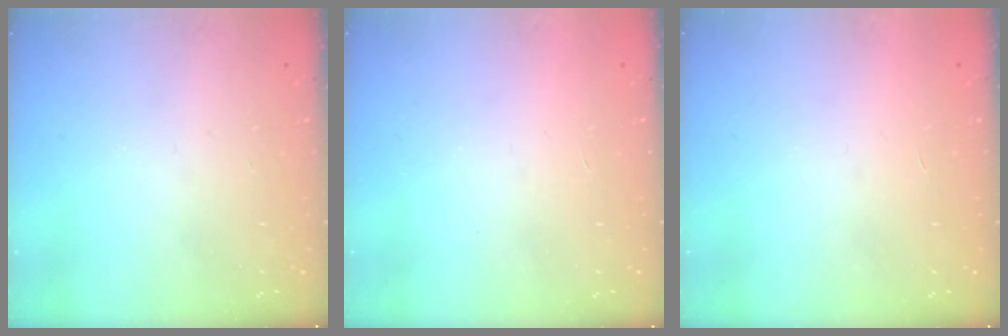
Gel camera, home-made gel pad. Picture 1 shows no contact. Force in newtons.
{"total": 1.6, "press": 1.6, "slide": 0.1}
{"total": 1.7, "press": 1.7, "slide": 0.1}